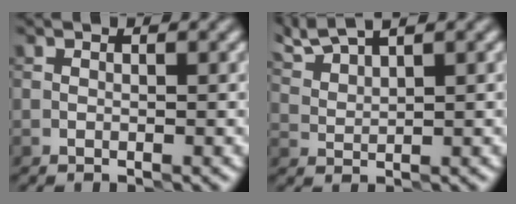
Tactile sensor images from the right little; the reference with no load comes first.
{"total": 3.9, "force": [3.5, 0.2, 1.7], "torque": [-0.052, 0.015, 0.078]}